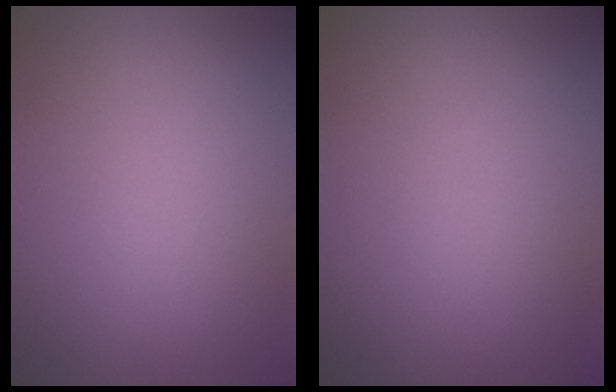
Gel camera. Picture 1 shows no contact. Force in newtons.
{"total": 0.0}